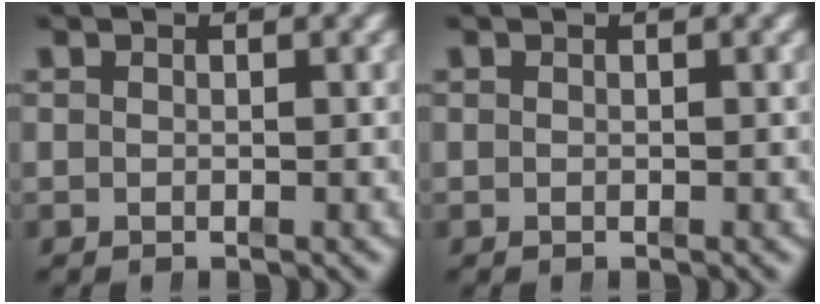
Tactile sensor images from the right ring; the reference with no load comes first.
{"total": 0.0}